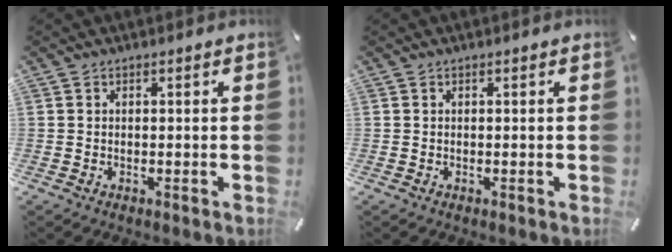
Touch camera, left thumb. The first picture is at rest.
{"total": 0.0}